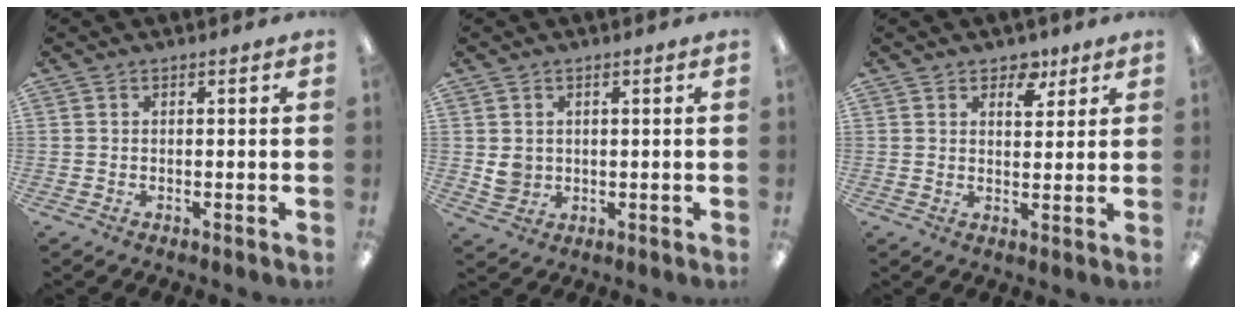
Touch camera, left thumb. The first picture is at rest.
{"total": 3.7, "force": [1.0, 3.4, 1.1], "torque": [-0.009, -0.001, 0.019]}
{"total": 5.6, "force": [3.9, 3.2, 2.4], "torque": [-0.017, -0.017, 0.064]}